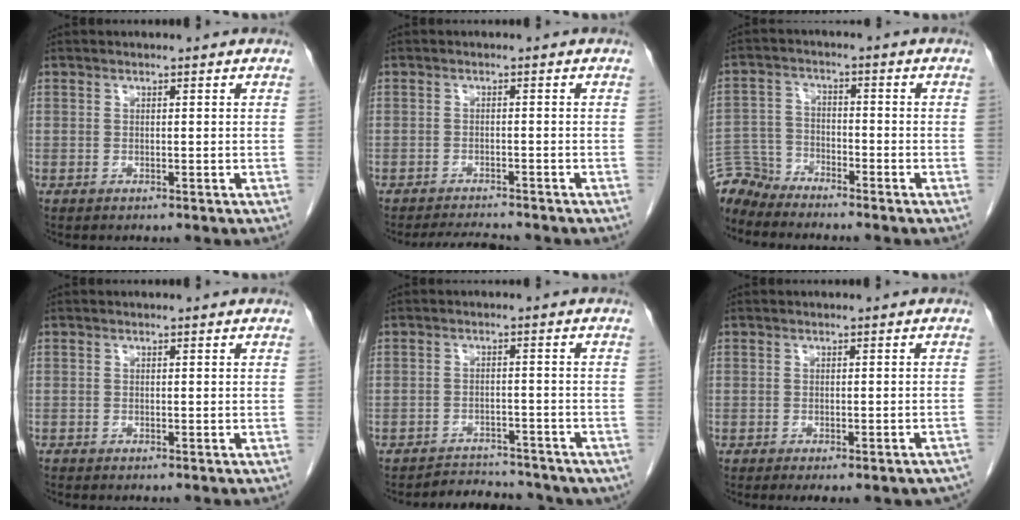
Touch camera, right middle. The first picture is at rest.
{"total": 4.1, "force": [-4.0, -0.1, 1.0], "torque": [-0.021, -0.016, -0.064]}
{"total": 5.6, "force": [-5.5, 0.6, -0.9], "torque": [0.013, 0.003, -0.107]}
{"total": 0.0}
{"total": 7.7, "force": [-7.0, 3.0, 1.2], "torque": [-0.011, 0.014, -0.086]}
{"total": 7.8, "force": [-6.4, 2.0, 3.9], "torque": [-0.041, 0.001, -0.070]}